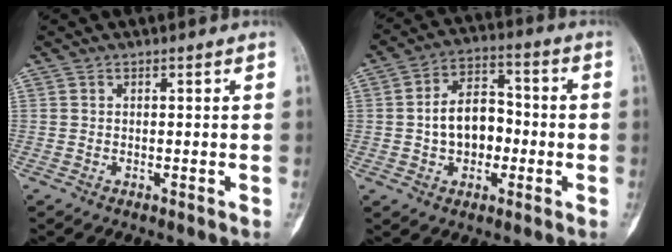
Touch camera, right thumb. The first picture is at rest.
{"total": 10.5, "force": [-1.2, 7.4, 7.3], "torque": [-0.085, 0.034, -0.027]}